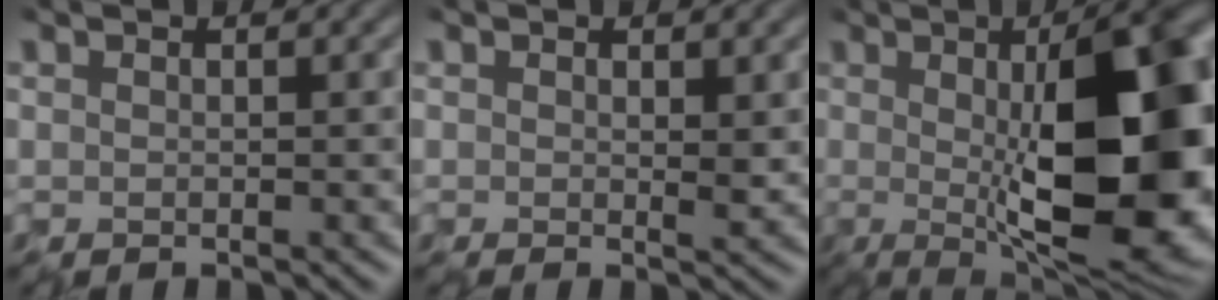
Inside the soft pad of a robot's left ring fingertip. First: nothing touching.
{"total": 1.2, "force": [0.4, 0.5, 1.0], "torque": [-0.018, -0.006, 0.008]}
{"total": 16.6, "force": [0.0, 5.9, 15.6], "torque": [-0.177, -0.003, -0.001]}